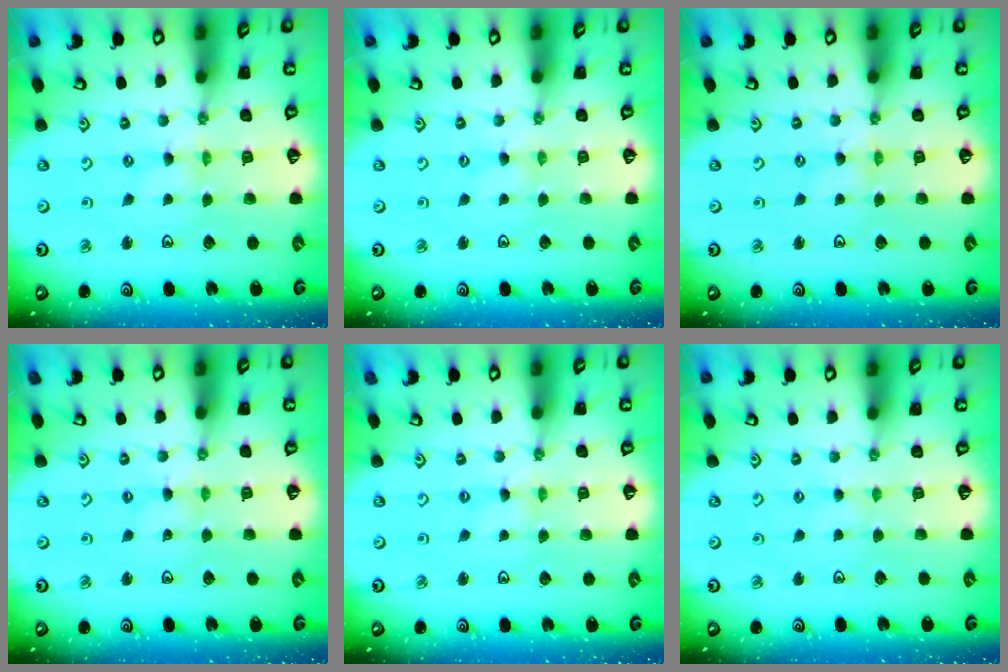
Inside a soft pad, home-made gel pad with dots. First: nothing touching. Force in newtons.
{"total": 0.0}
{"total": 0.0}
{"total": 0.7, "press": 0.7, "slide": 0.2}
{"total": 0.0}
{"total": 1.3, "press": 1.2, "slide": 0.3}